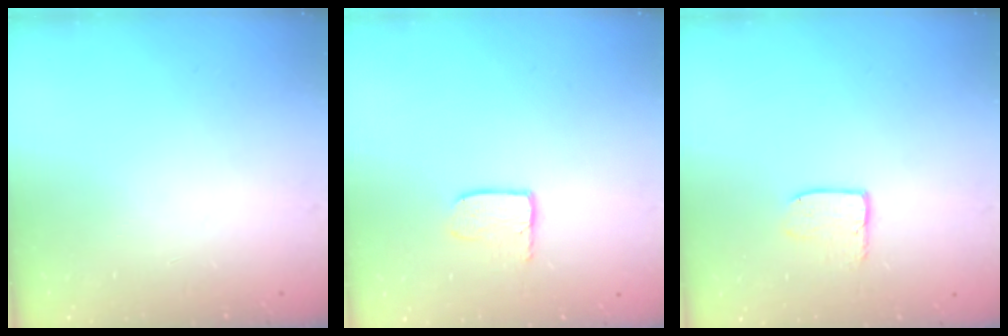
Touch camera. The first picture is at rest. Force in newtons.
{"total": 3.9, "press": 3.9, "slide": 0.4}
{"total": 3.8, "press": 3.8, "slide": 0.3}